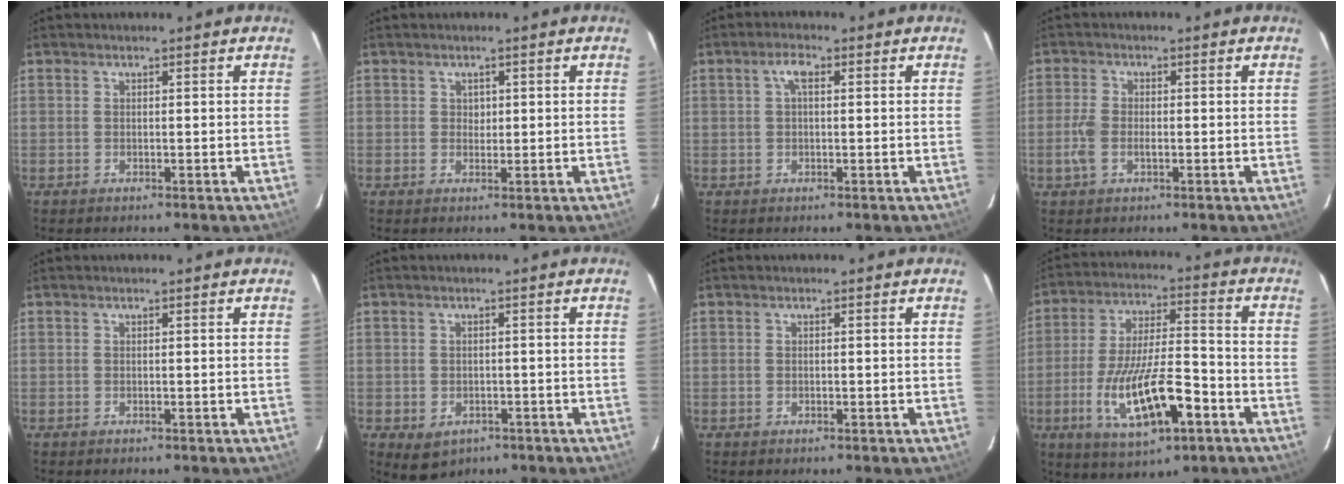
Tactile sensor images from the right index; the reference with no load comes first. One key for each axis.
{"total": 0.7, "fx": 0.3, "fy": 0.7, "fz": 0.1, "tx": 0.002, "ty": 0.001, "tz": 0.005}
{"total": 2.4, "fx": 0.7, "fy": 0.6, "fz": 2.3, "tx": -0.047, "ty": 0.008, "tz": 0.012}
{"total": 4.0, "fx": -1.1, "fy": 2.1, "fz": 3.2, "tx": -0.077, "ty": 0.001, "tz": -0.023}
{"total": 0.0}
{"total": 4.7, "fx": -2.1, "fy": 3.7, "fz": 2.1, "tx": -0.039, "ty": -0.005, "tz": -0.017}
{"total": 0.0}
{"total": 16.3, "fx": -6.7, "fy": 5.0, "fz": 14.0, "tx": -0.276, "ty": -0.013, "tz": -0.106}